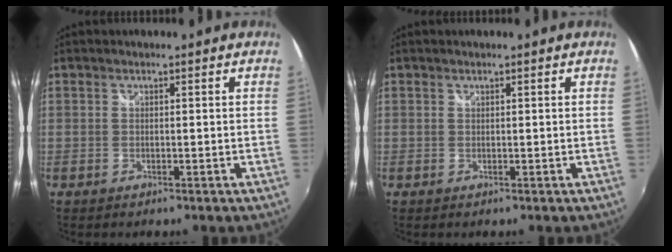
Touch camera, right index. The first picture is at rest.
{"total": 0.0}